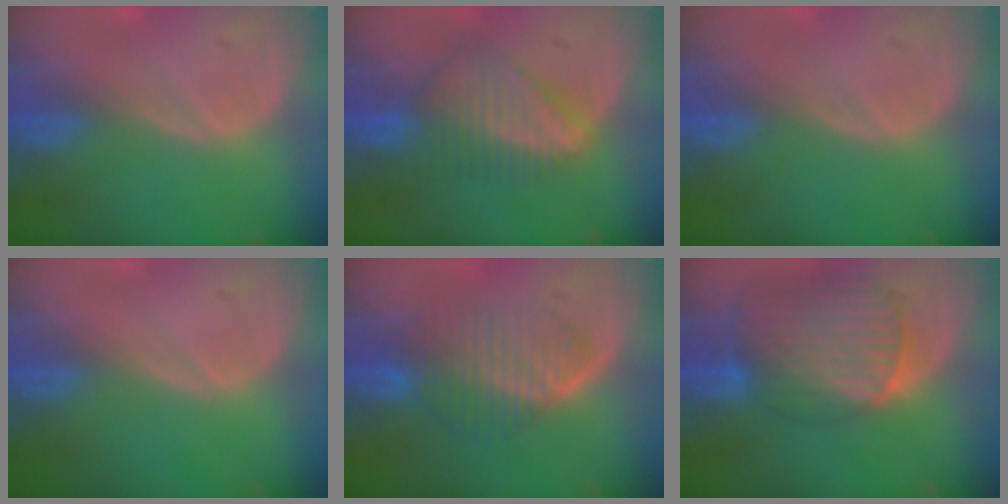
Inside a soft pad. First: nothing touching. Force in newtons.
{"total": 7.2, "press": 6.9, "slide": 1.9}
{"total": 0.0}
{"total": 0.0}
{"total": 7.2, "press": 6.6, "slide": 2.7}
{"total": 10.7, "press": 9.1, "slide": 5.5}